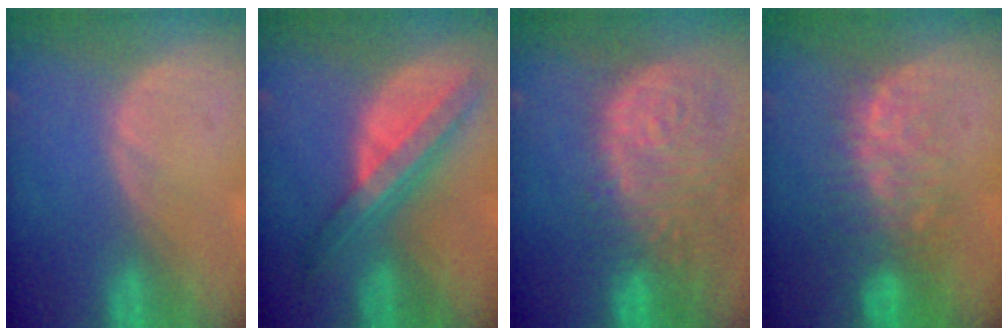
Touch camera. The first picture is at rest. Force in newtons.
{"total": 8.3, "press": 7.0, "slide": 4.4}
{"total": 14.5, "press": 11.9, "slide": 8.2}
{"total": 7.8, "press": 7.6, "slide": 1.7}